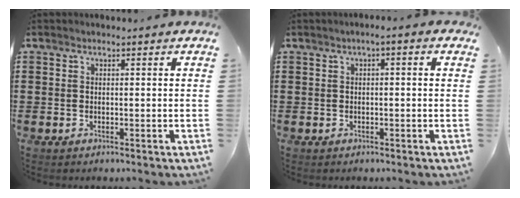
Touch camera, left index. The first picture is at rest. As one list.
[{"total": 1.2, "force": [-0.4, 0.2, 1.2], "torque": [-0.018, -0.001, -0.009]}]